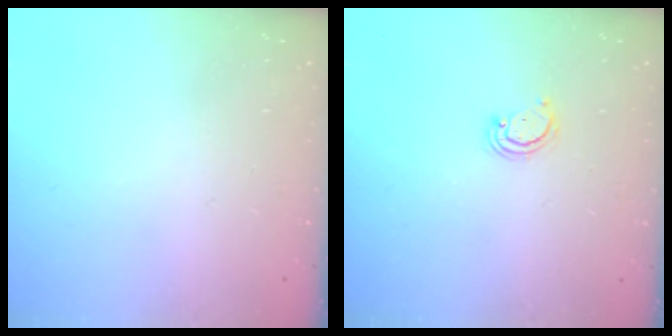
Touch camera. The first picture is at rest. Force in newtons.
{"total": 2.6, "press": 2.6, "slide": 0.3}